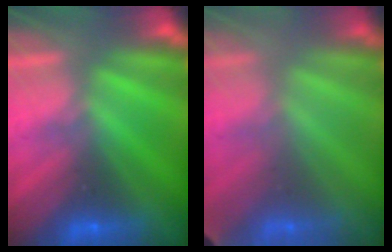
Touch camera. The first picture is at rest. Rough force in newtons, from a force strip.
{"total": 2.0}